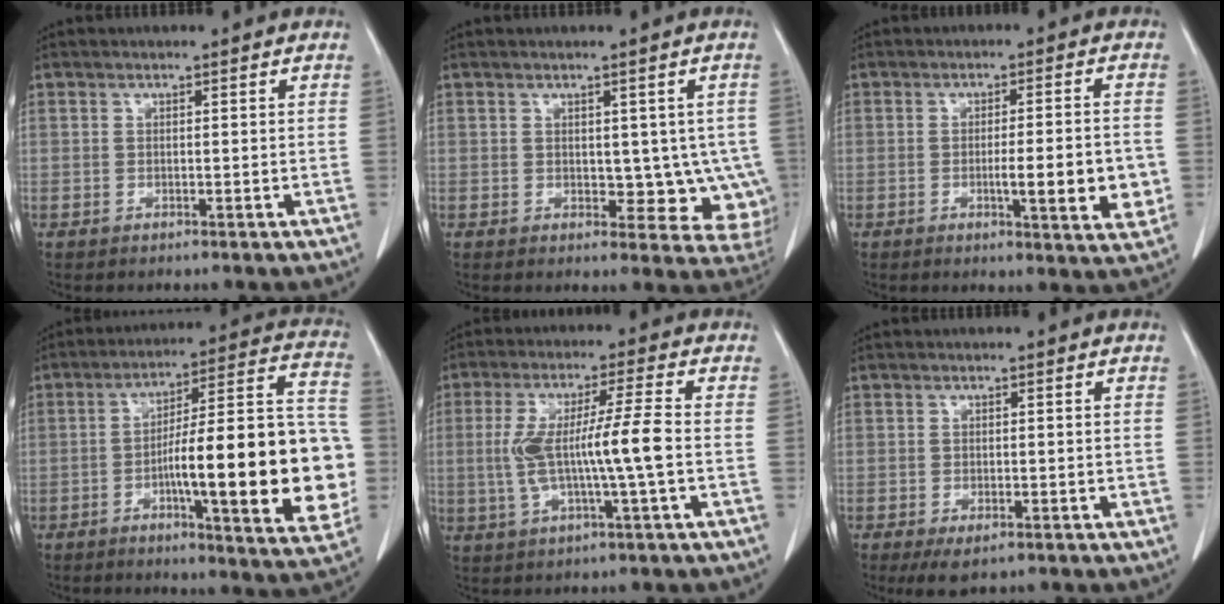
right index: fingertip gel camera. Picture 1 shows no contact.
{"total": 7.5, "force": [0.3, 4.8, 5.7], "torque": [-0.040, 0.004, 0.013]}
{"total": 8.5, "force": [-1.7, 1.0, 8.3], "torque": [-0.108, -0.008, -0.021]}
{"total": 23.4, "force": [-4.3, 3.6, 22.7], "torque": [-0.260, 0.027, -0.055]}
{"total": 9.9, "force": [-0.8, -0.1, 9.8], "torque": [-0.198, 0.011, -0.015]}
{"total": 3.5, "force": [-2.1, 1.3, 2.4], "torque": [-0.039, -0.009, -0.027]}